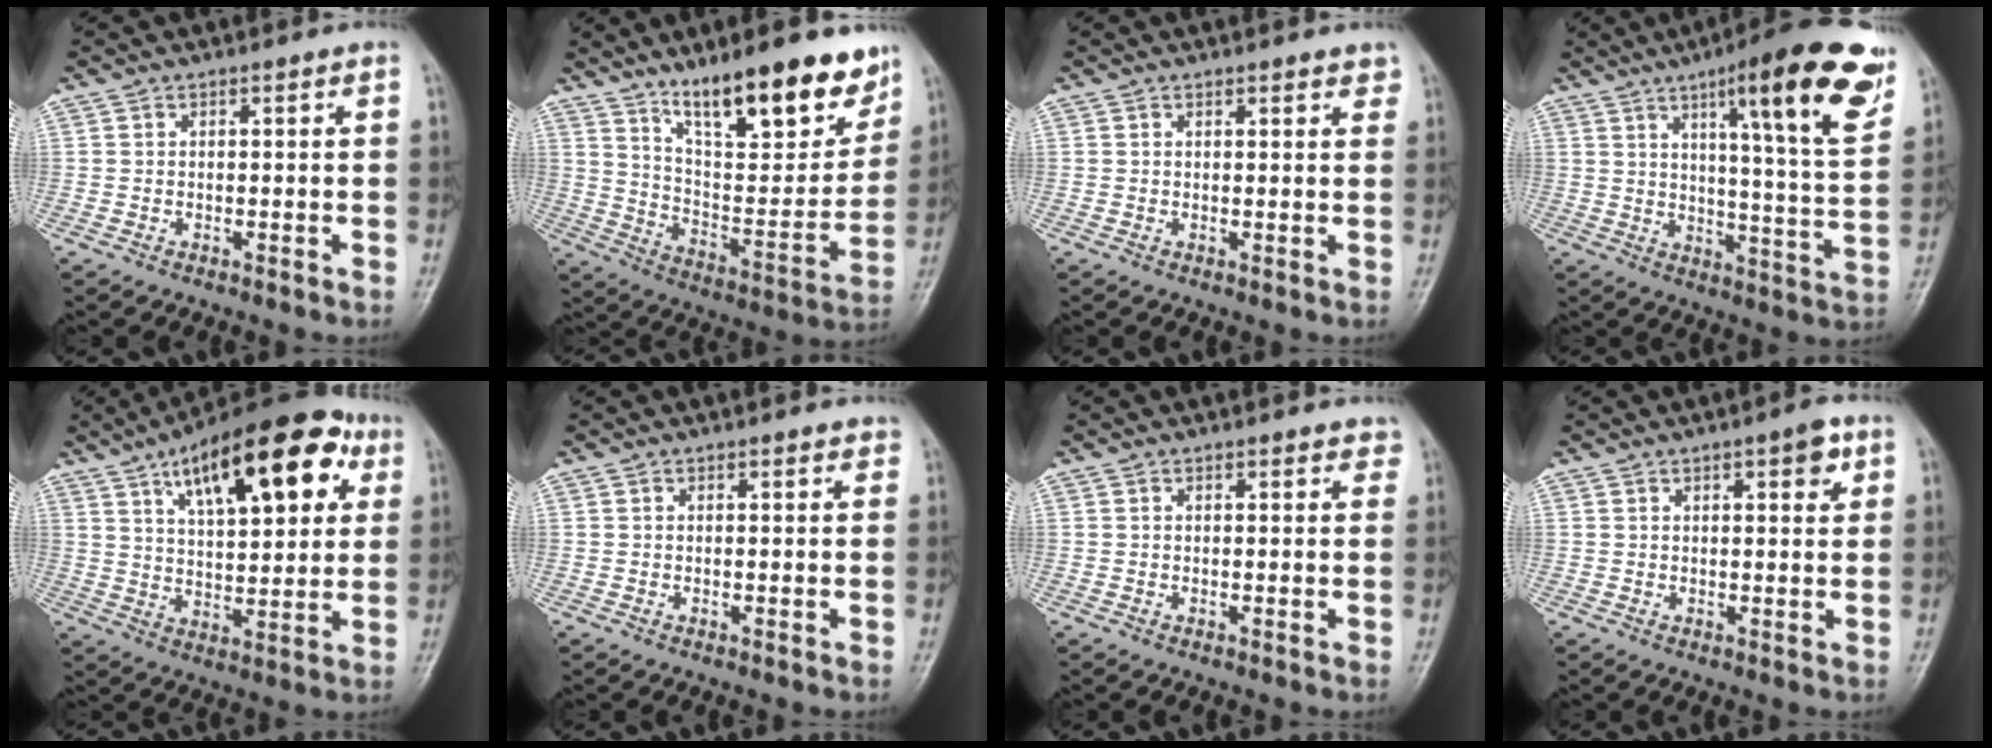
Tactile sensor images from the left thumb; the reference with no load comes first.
{"total": 20.3, "force": [13.9, 6.1, 13.5], "torque": [-0.162, -0.076, 0.232]}
{"total": 2.1, "force": [1.6, 0.8, 1.1], "torque": [0.000, -0.004, 0.015]}
{"total": 20.9, "force": [11.1, 3.5, 17.3], "torque": [-0.210, -0.043, 0.158]}
{"total": 22.2, "force": [9.8, 9.2, 17.7], "torque": [-0.236, -0.007, 0.150]}
{"total": 1.4, "force": [1.0, 0.6, 0.7], "torque": [-0.003, -0.002, 0.010]}
{"total": 2.2, "force": [1.7, 0.9, 1.1], "torque": [0.008, -0.002, 0.014]}
{"total": 4.3, "force": [2.2, 1.4, 3.4], "torque": [-0.035, -0.008, 0.027]}